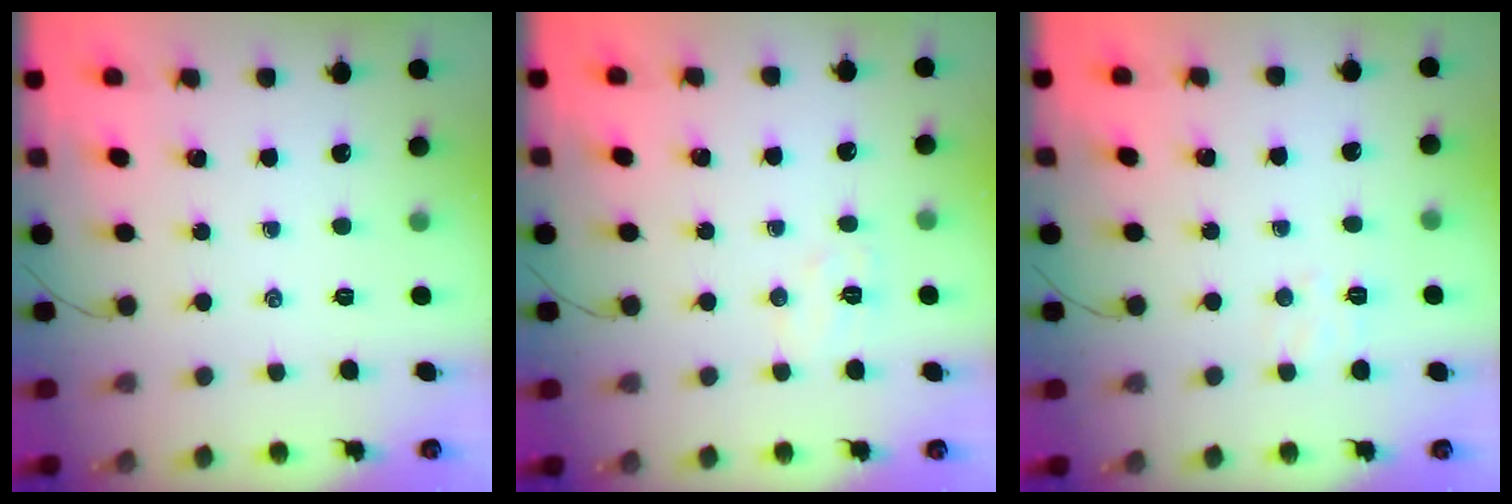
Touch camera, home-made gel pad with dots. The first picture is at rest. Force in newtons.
{"total": 5.0, "press": 4.9, "slide": 1.0}
{"total": 4.7, "press": 4.5, "slide": 1.1}